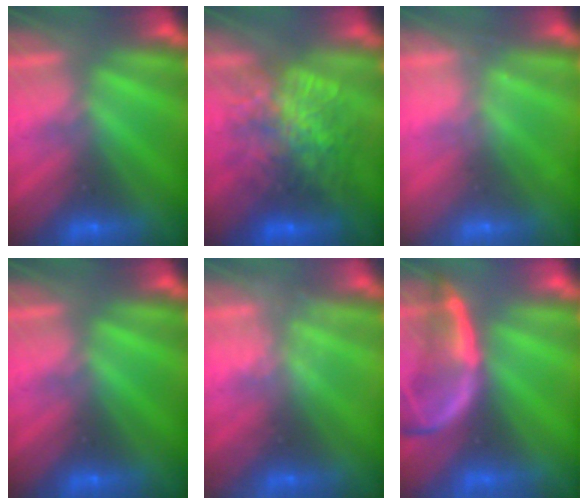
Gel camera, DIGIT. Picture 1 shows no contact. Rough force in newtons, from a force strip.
{"total": 7.0}
{"total": 2.2}
{"total": 0.0}
{"total": 2.2}
{"total": 2.1}